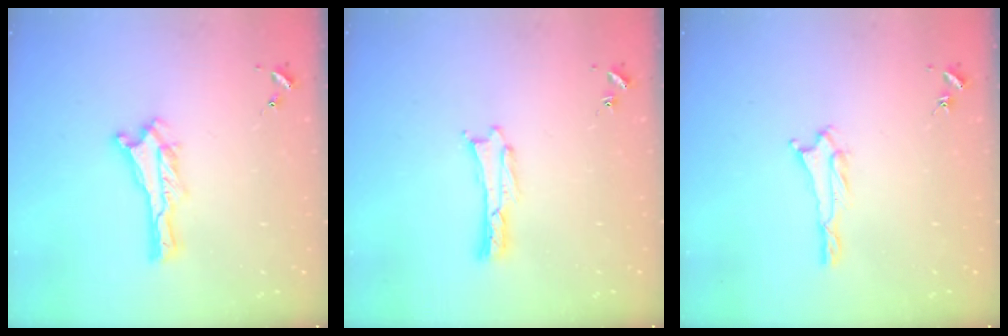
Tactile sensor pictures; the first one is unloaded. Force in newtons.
{"total": 0.0}
{"total": 1.3, "press": 1.3, "slide": 0.2}